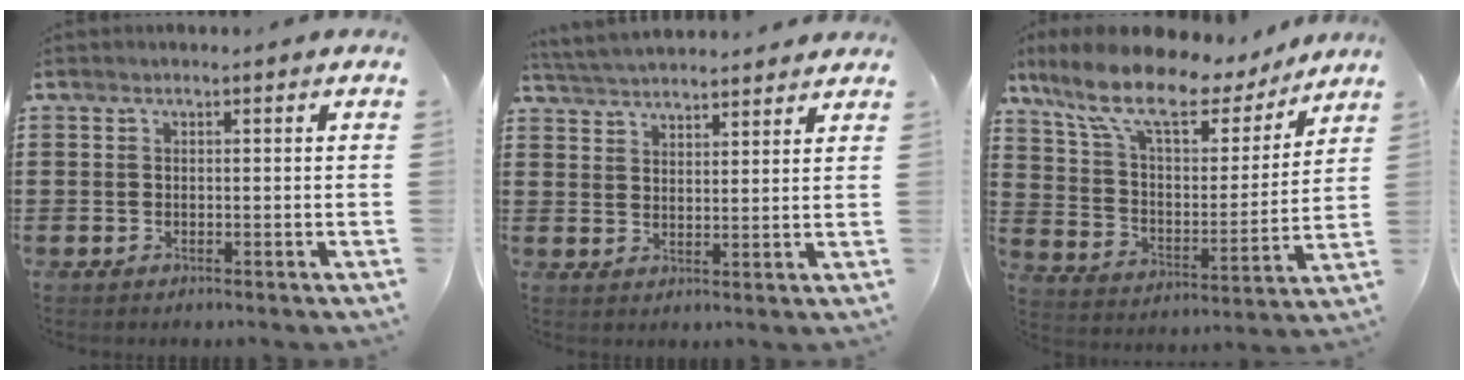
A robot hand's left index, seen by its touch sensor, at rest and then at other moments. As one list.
[{"total": 3.9, "force": [3.9, 0.1, 0.3], "torque": [-0.020, -0.014, 0.070]}, {"total": 12.4, "force": [9.8, 3.3, 6.8], "torque": [-0.162, -0.056, 0.169]}]